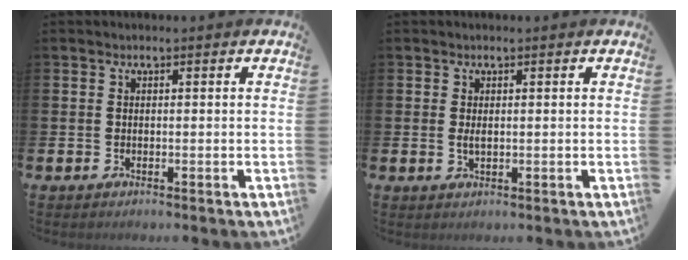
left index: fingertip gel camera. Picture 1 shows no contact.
{"total": 1.2, "force": [0.2, 0.5, 1.1], "torque": [-0.013, -0.001, 0.000]}